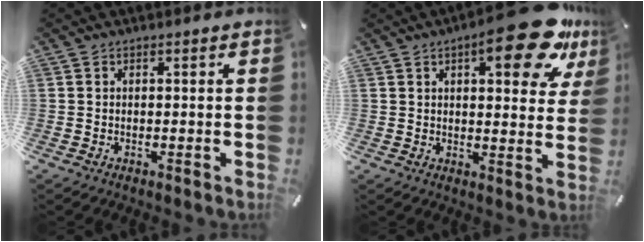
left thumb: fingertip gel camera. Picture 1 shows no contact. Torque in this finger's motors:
{"motor_torque": [0.70, 0.82, 1.39, -1.37, 0.35]}